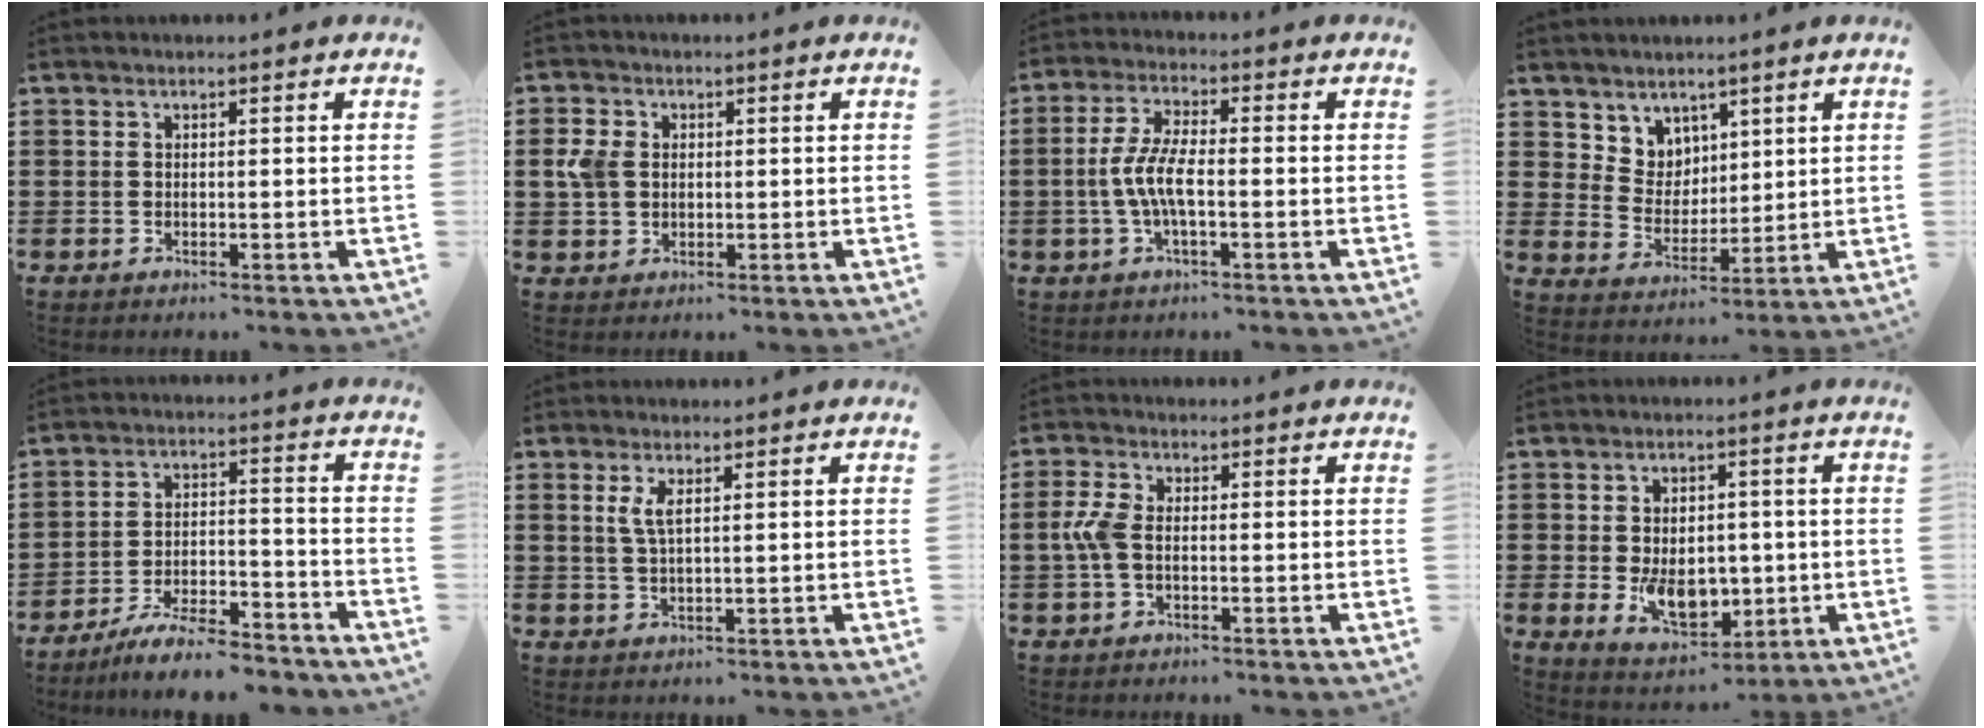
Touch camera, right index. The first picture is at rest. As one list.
[{"total": 4.2, "force": [0.5, 3.3, 2.6], "torque": [-0.082, 0.005, -0.001]}, {"total": 5.8, "force": [-1.4, 1.6, 5.4], "torque": [-0.130, -0.008, -0.036]}, {"total": 5.6, "force": [3.8, 4.1, -0.2], "torque": [-0.028, -0.005, 0.074]}, {"total": 7.9, "force": [-7.2, 1.0, 3.1], "torque": [-0.061, 0.013, -0.138]}, {"total": 2.9, "force": [1.0, 0.8, 2.6], "torque": [-0.055, 0.004, 0.016]}, {"total": 4.2, "force": [-0.6, 2.2, 3.5], "torque": [-0.094, -0.005, -0.019]}, {"total": 8.0, "force": [-1.1, 5.5, 5.7], "torque": [-0.093, 0.004, -0.020]}]